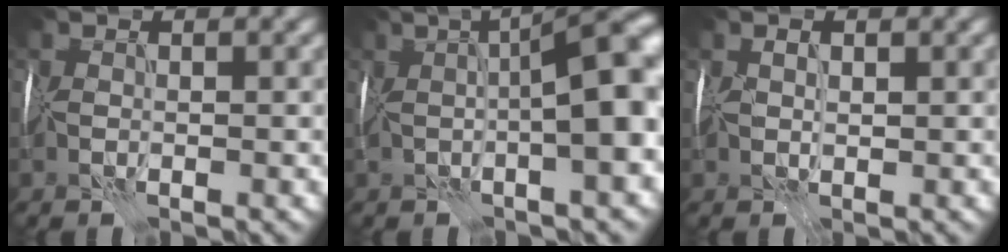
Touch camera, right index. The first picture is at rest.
{"total": 8.6, "force": [0.7, 2.0, 8.4], "torque": [-0.102, 0.022, 0.013]}
{"total": 1.0, "force": [0.5, 0.6, 0.6], "torque": [-0.011, 0.007, 0.013]}